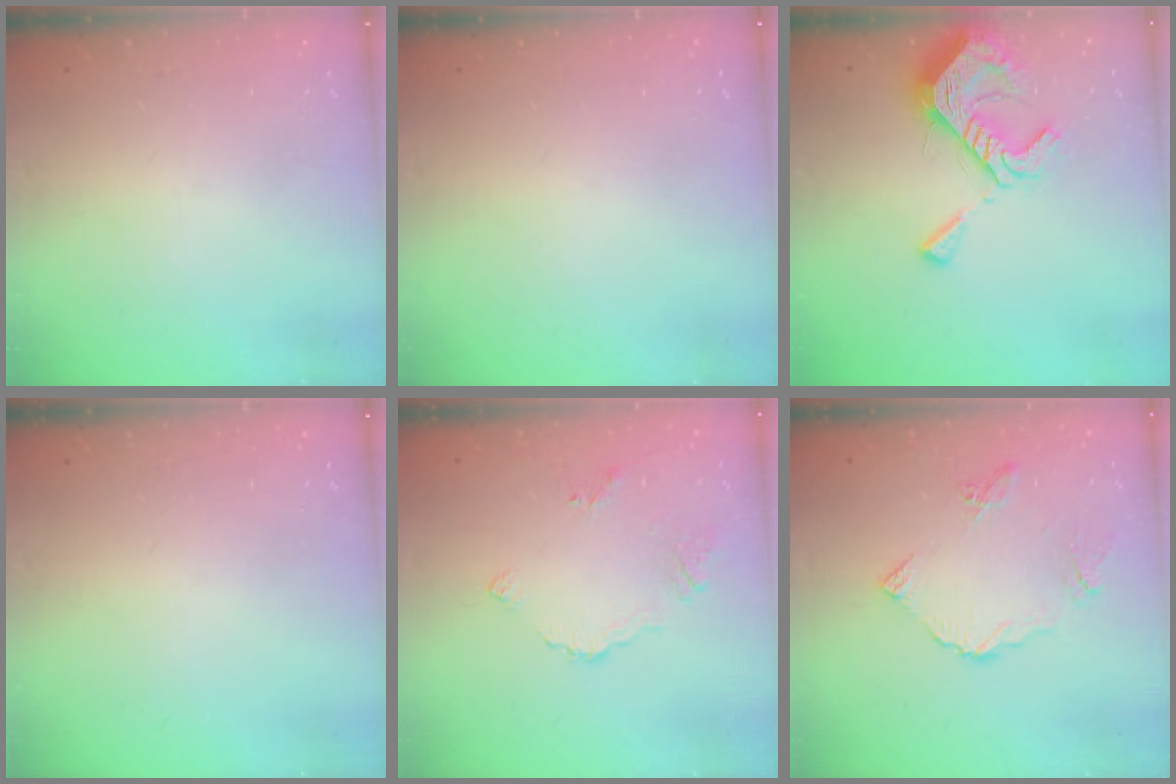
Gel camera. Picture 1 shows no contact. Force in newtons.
{"total": 0.0}
{"total": 12.6, "press": 12.6, "slide": 1.2}
{"total": 0.0}
{"total": 4.3, "press": 4.3, "slide": 0.1}
{"total": 7.5, "press": 7.5, "slide": 0.8}